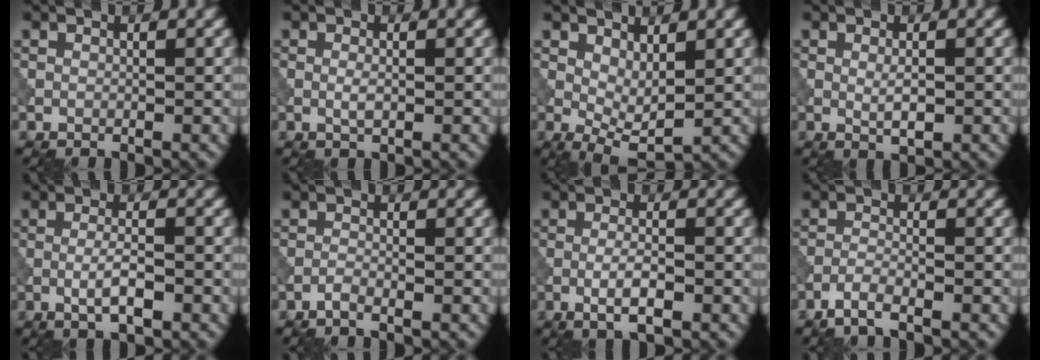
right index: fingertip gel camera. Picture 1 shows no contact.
{"total": 1.1, "force": [-0.1, 0.3, 1.0], "torque": [-0.024, -0.002, -0.003]}
{"total": 3.3, "force": [0.9, 1.4, 2.9], "torque": [-0.052, -0.008, 0.019]}
{"total": 1.6, "force": [0.0, 0.4, 1.6], "torque": [-0.030, -0.004, 0.001]}
{"total": 3.0, "force": [-1.0, 0.7, 2.7], "torque": [-0.051, 0.002, -0.022]}
{"total": 0.9, "force": [-0.7, 0.1, 0.5], "torque": [-0.011, 0.002, -0.018]}
{"total": 2.9, "force": [-1.1, 0.7, 2.6], "torque": [-0.050, 0.002, -0.024]}
{"total": 2.0, "force": [-1.6, 0.3, 1.2], "torque": [-0.024, 0.002, -0.038]}